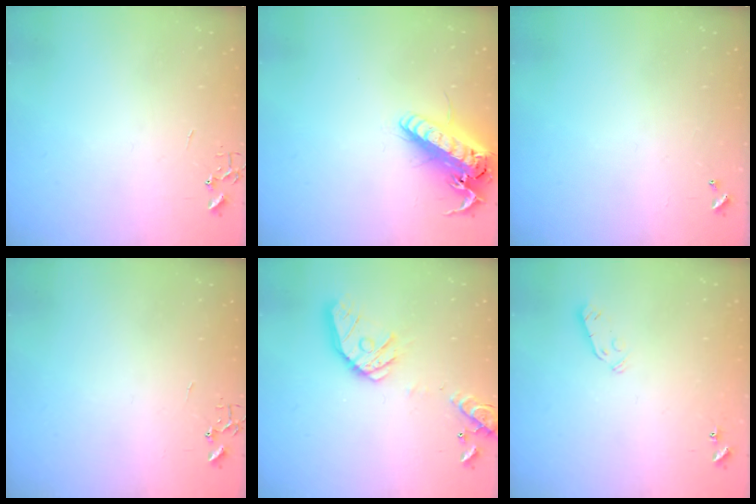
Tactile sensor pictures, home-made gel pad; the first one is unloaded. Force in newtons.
{"total": 19.1, "press": 18.8, "slide": 3.3}
{"total": 0.0}
{"total": 0.0}
{"total": 16.9, "press": 16.7, "slide": 3.0}
{"total": 3.7, "press": 3.6, "slide": 0.6}